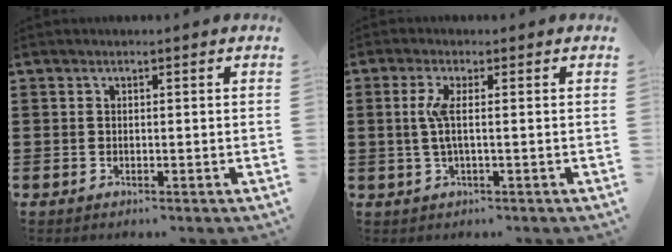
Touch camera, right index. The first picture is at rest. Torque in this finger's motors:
{"motor_torque": [0.90, -0.32, 0.11, 0.11]}